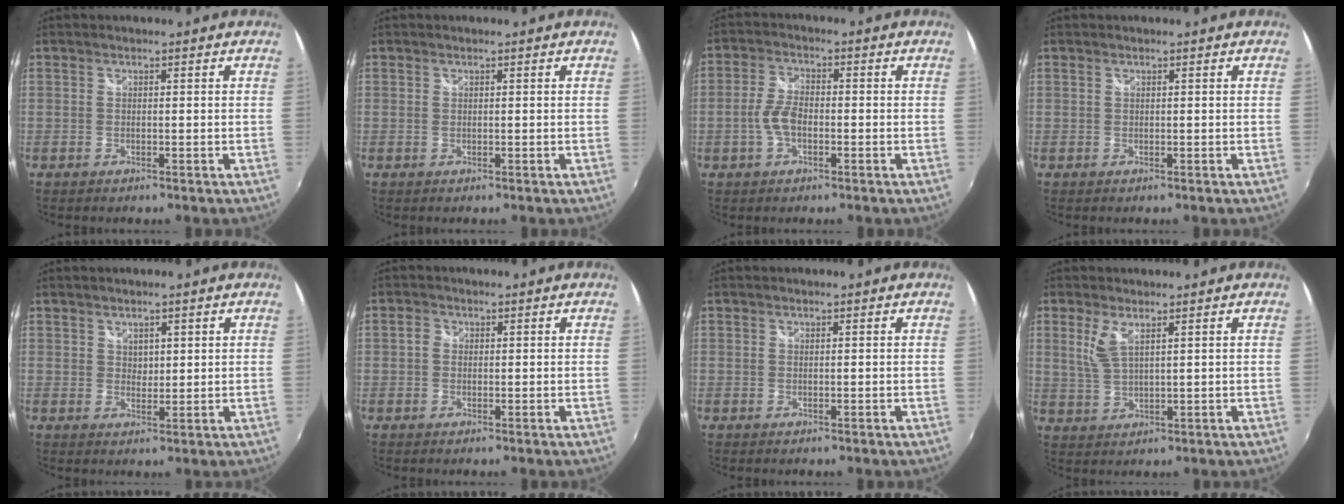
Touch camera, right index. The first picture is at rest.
{"total": 0.0}
{"total": 4.9, "force": [-1.5, 2.5, 3.9], "torque": [-0.086, 0.006, -0.028]}
{"total": 0.0}
{"total": 2.0, "force": [1.1, 1.4, 0.7], "torque": [-0.005, 0.002, 0.021]}
{"total": 1.4, "force": [-0.2, 1.3, 0.5], "torque": [-0.008, 0.004, -0.008]}
{"total": 0.0}
{"total": 4.2, "force": [2.1, 1.2, 3.5], "torque": [-0.074, -0.003, 0.045]}